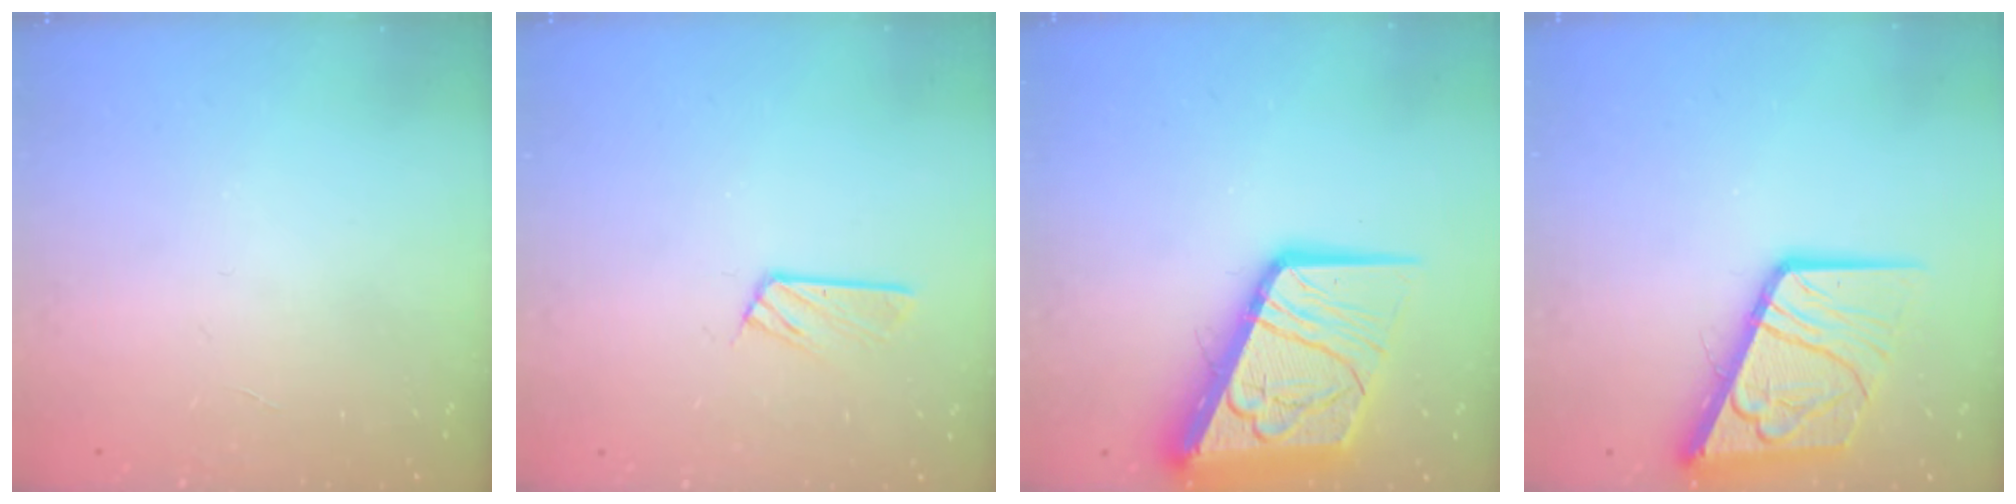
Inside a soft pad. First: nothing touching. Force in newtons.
{"total": 4.7, "press": 4.6, "slide": 0.3}
{"total": 23.4, "press": 23.2, "slide": 2.9}
{"total": 16.8, "press": 16.7, "slide": 2.0}